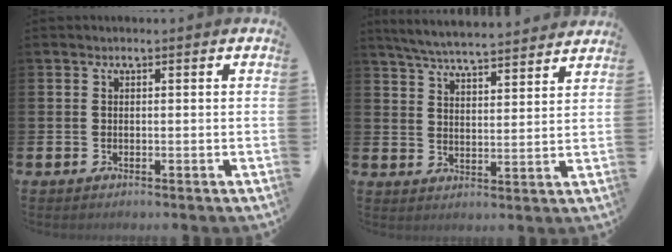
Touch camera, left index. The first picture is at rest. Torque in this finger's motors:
{"motor_torque": [0.16, -0.36, 0.78, 0.20]}